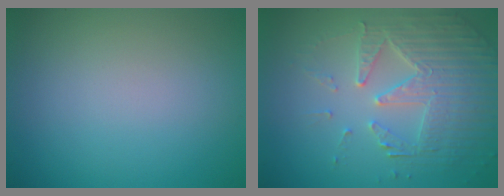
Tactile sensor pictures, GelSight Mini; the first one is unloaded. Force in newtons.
{"total": 5.2, "press": 4.5, "slide": 2.6}